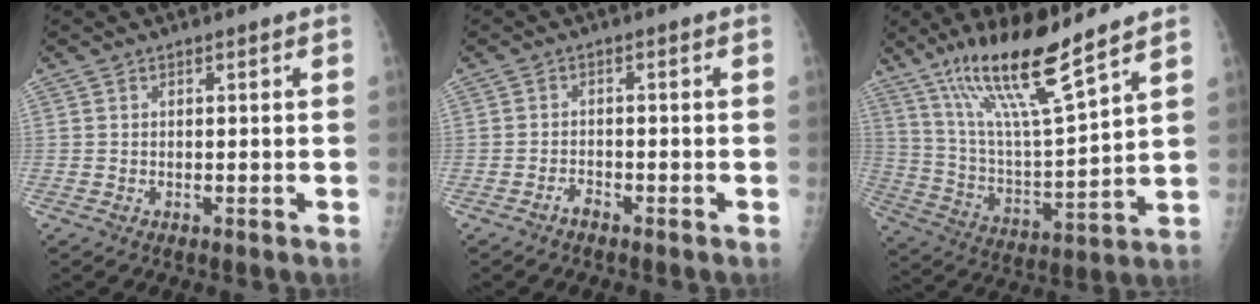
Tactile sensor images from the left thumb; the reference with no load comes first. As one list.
[{"total": 1.6, "force": [-1.4, 0.6, 0.5], "torque": [-0.010, 0.006, -0.028]}, {"total": 17.5, "force": [12.3, 2.2, 12.3], "torque": [-0.210, -0.066, 0.233]}]